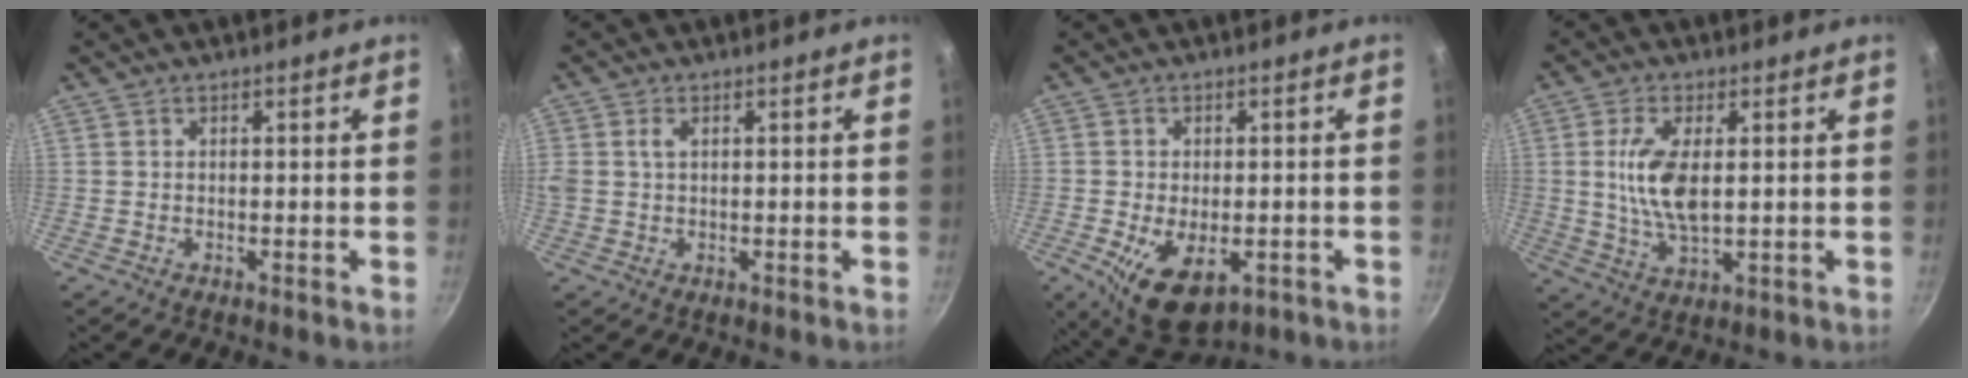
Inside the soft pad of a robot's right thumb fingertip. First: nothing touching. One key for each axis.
{"total": 2.5, "fx": 0.7, "fy": 1.6, "fz": 1.8, "tx": -0.052, "ty": 0.009, "tz": 0.017}
{"total": 11.3, "fx": -4.1, "fy": 6.2, "fz": 8.5, "tx": -0.139, "ty": -0.002, "tz": -0.050}
{"total": 9.3, "fx": 1.1, "fy": 4.0, "fz": 8.3, "tx": -0.173, "ty": -0.012, "tz": 0.025}